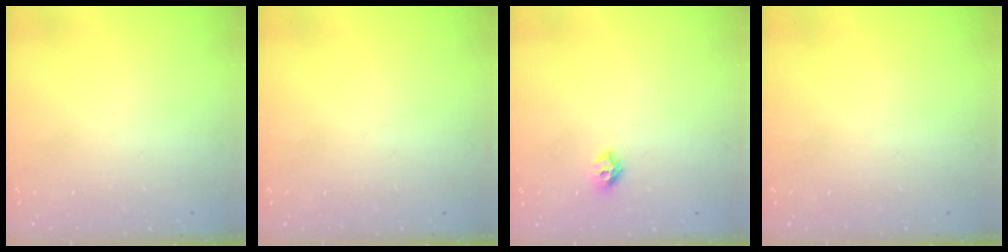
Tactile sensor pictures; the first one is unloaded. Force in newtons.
{"total": 0.0}
{"total": 7.2, "press": 7.2, "slide": 0.7}
{"total": 0.0}